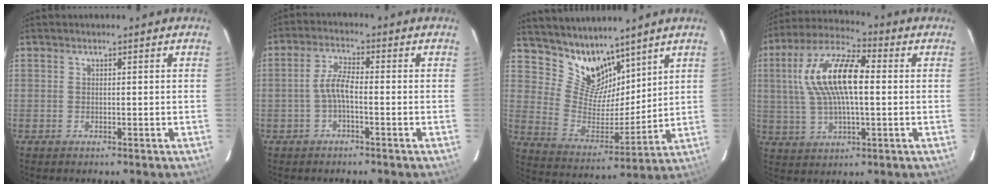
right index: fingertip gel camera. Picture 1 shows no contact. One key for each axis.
{"total": 3.9, "fx": -1.3, "fy": 1.0, "fz": 3.5, "tx": -0.078, "ty": 0.012, "tz": -0.029}
{"total": 11.5, "fx": 9.3, "fy": 6.0, "fz": 3.1, "tx": -0.060, "ty": -0.004, "tz": 0.185}
{"total": 15.3, "fx": 2.0, "fy": 5.9, "fz": 14.0, "tx": -0.277, "ty": 0.023, "tz": 0.033}